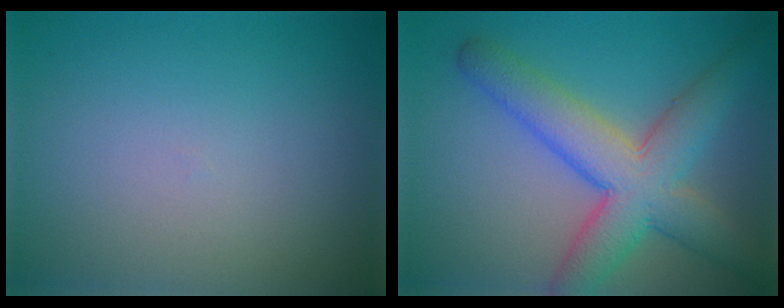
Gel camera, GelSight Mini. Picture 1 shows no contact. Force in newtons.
{"total": 7.7, "press": 7.7, "slide": 0.3}